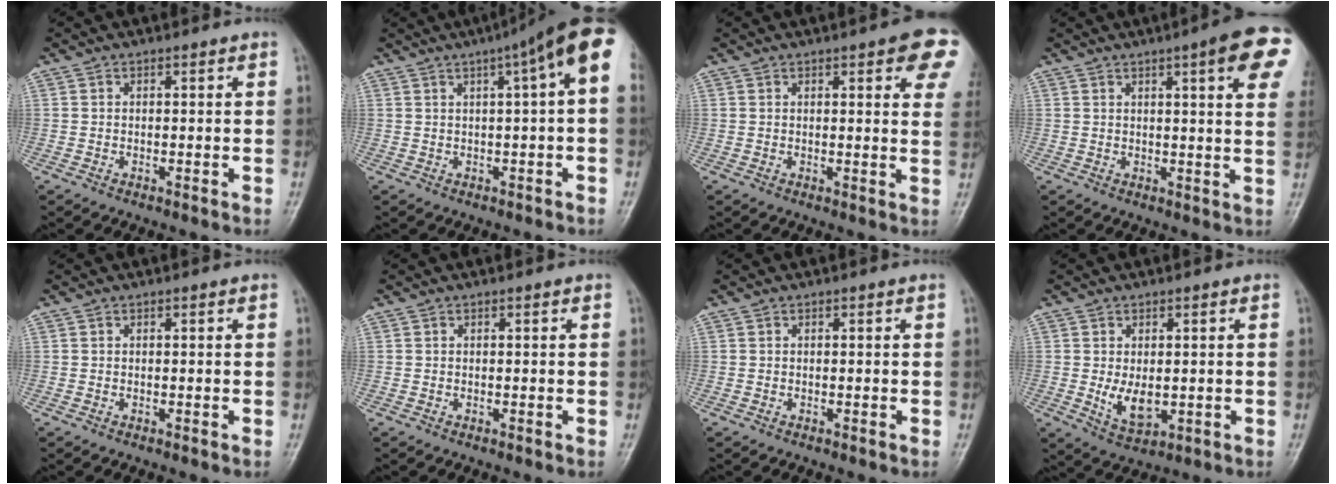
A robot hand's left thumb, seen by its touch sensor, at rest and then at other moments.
{"total": 11.6, "force": [3.4, 2.2, 10.9], "torque": [-0.142, 0.031, 0.034]}
{"total": 10.1, "force": [4.5, 2.8, 8.6], "torque": [-0.073, -0.011, 0.046]}
{"total": 12.5, "force": [5.4, 2.1, 11.1], "torque": [-0.118, -0.012, 0.060]}
{"total": 0.0}
{"total": 0.0}
{"total": 0.0}
{"total": 5.4, "force": [-0.3, 3.2, 4.3], "torque": [-0.062, -0.014, 0.009]}